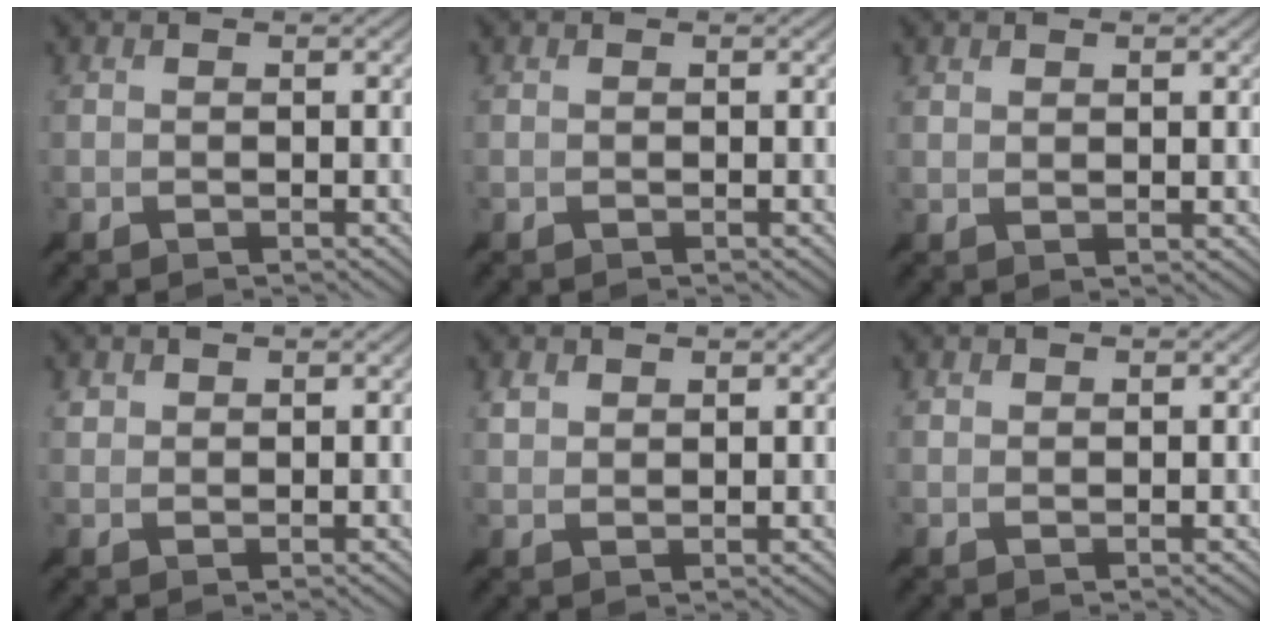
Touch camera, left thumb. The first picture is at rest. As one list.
[{"total": 0.0}, {"total": 2.4, "force": [1.7, -1.6, -0.2], "torque": [0.019, 0.020, 0.023]}, {"total": 2.7, "force": [2.7, -0.4, 0.4], "torque": [-0.008, 0.023, 0.041]}, {"total": 3.6, "force": [2.9, -2.1, -0.2], "torque": [0.013, 0.028, 0.056]}, {"total": 2.5, "force": [2.0, -1.5, -0.1], "torque": [0.016, 0.021, 0.028]}]